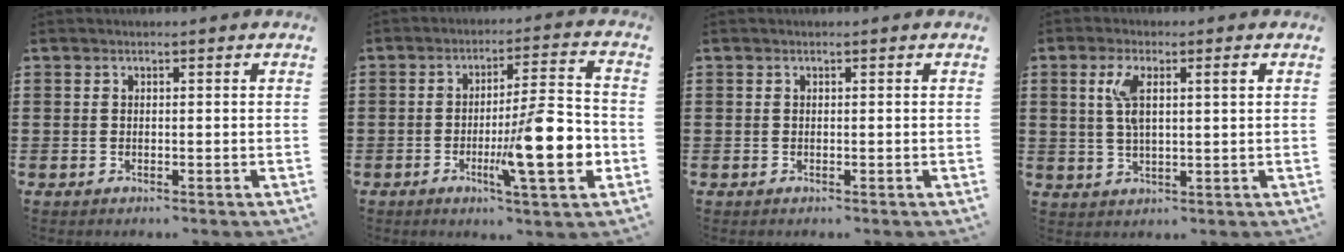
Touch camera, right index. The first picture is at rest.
{"total": 13.0, "force": [-3.8, 2.4, 12.2], "torque": [-0.184, -0.001, -0.066]}
{"total": 0.0}
{"total": 5.3, "force": [1.5, 1.5, 4.8], "torque": [-0.099, 0.007, 0.023]}